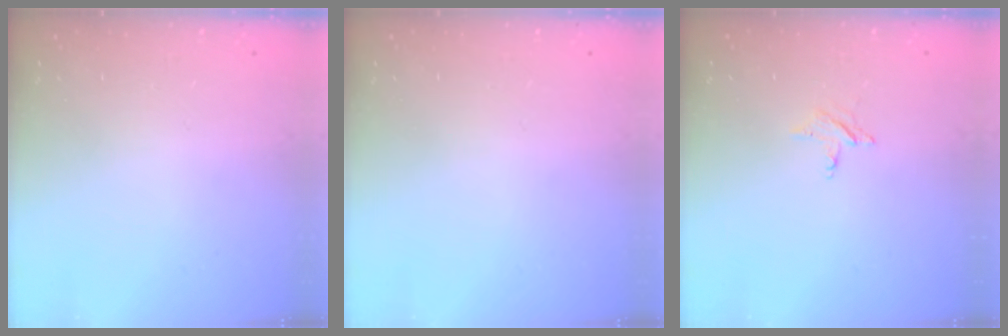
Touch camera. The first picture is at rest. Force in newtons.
{"total": 0.0}
{"total": 2.4, "press": 2.4, "slide": 0.2}